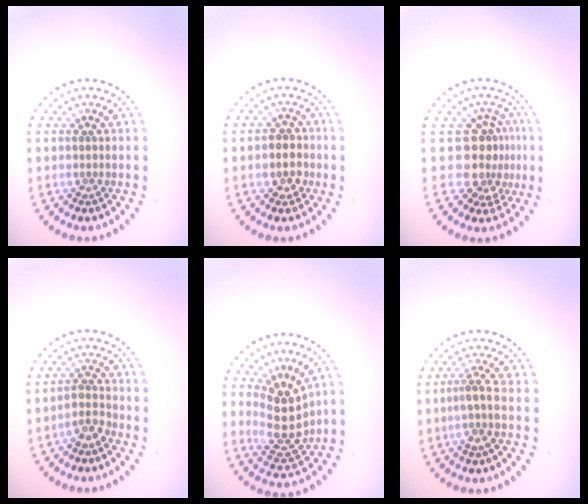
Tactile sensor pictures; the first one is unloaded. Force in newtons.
{"total": 2.5, "press": 2.3, "slide": 1.0}
{"total": 3.9, "press": 2.9, "slide": 2.6}
{"total": 1.9, "press": 1.5, "slide": 1.1}
{"total": 4.0, "press": 3.6, "slide": 1.8}
{"total": 2.2, "press": 1.6, "slide": 1.5}